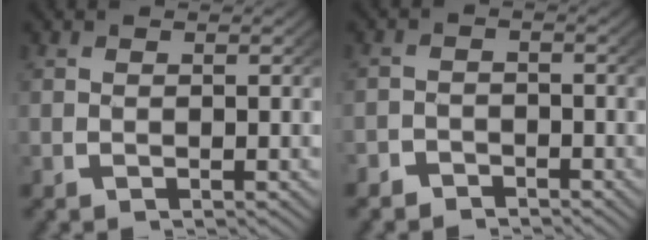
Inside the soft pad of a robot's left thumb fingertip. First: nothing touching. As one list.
[{"total": 2.5, "force": [-2.2, 1.2, -0.1], "torque": [0.006, -0.014, -0.038]}]